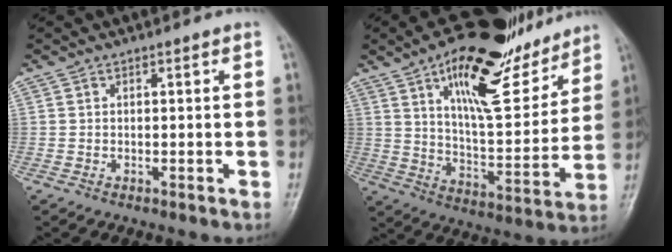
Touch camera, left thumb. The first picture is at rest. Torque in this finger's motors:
{"motor_torque": [0.39, 0.45, 1.52, -1.25, 0.42]}